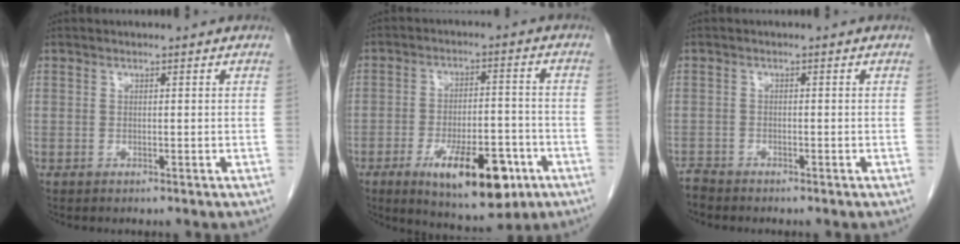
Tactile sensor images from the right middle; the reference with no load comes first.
{"total": 13.8, "force": [-6.7, 4.8, 11.1], "torque": [-0.169, -0.007, -0.094]}
{"total": 1.5, "force": [-1.5, 0.2, -0.1], "torque": [-0.001, -0.005, -0.030]}